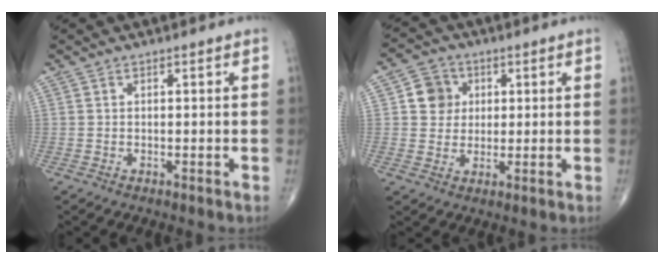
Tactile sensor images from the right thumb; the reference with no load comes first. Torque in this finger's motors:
{"motor_torque": [0.06, 1.00, 0.24, -0.06, 0.00]}